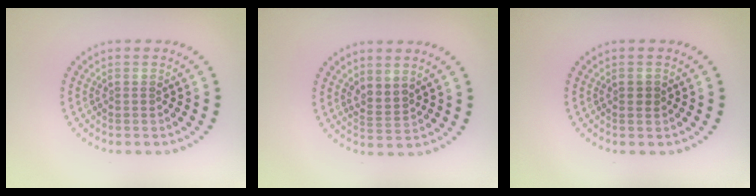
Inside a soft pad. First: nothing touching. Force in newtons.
{"total": 1.8, "press": 1.4, "slide": 1.2}
{"total": 0.9, "press": 0.9, "slide": 0.0}